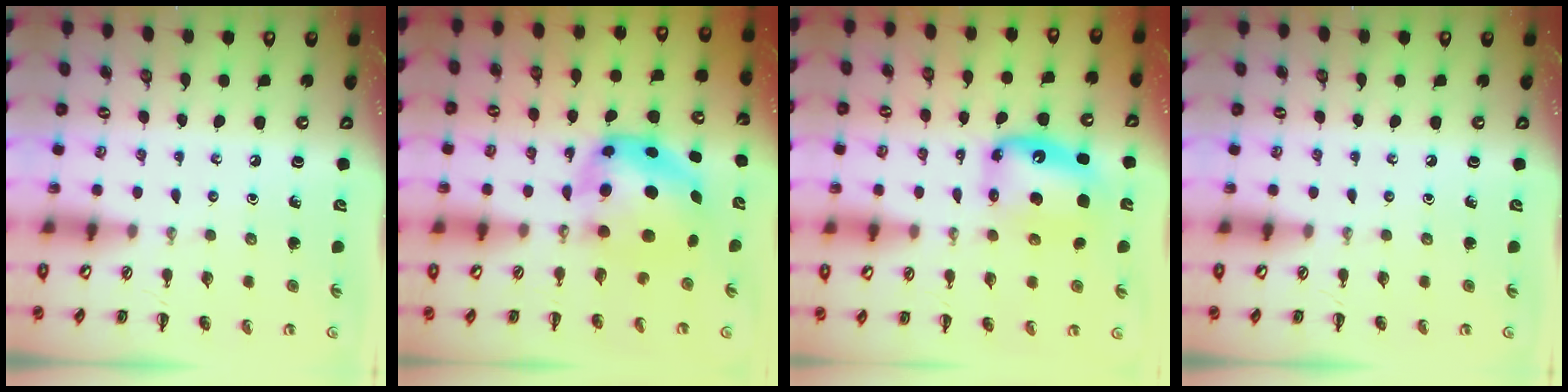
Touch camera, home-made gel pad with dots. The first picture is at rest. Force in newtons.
{"total": 6.8, "press": 6.7, "slide": 1.3}
{"total": 9.2, "press": 8.9, "slide": 2.4}
{"total": 0.0}